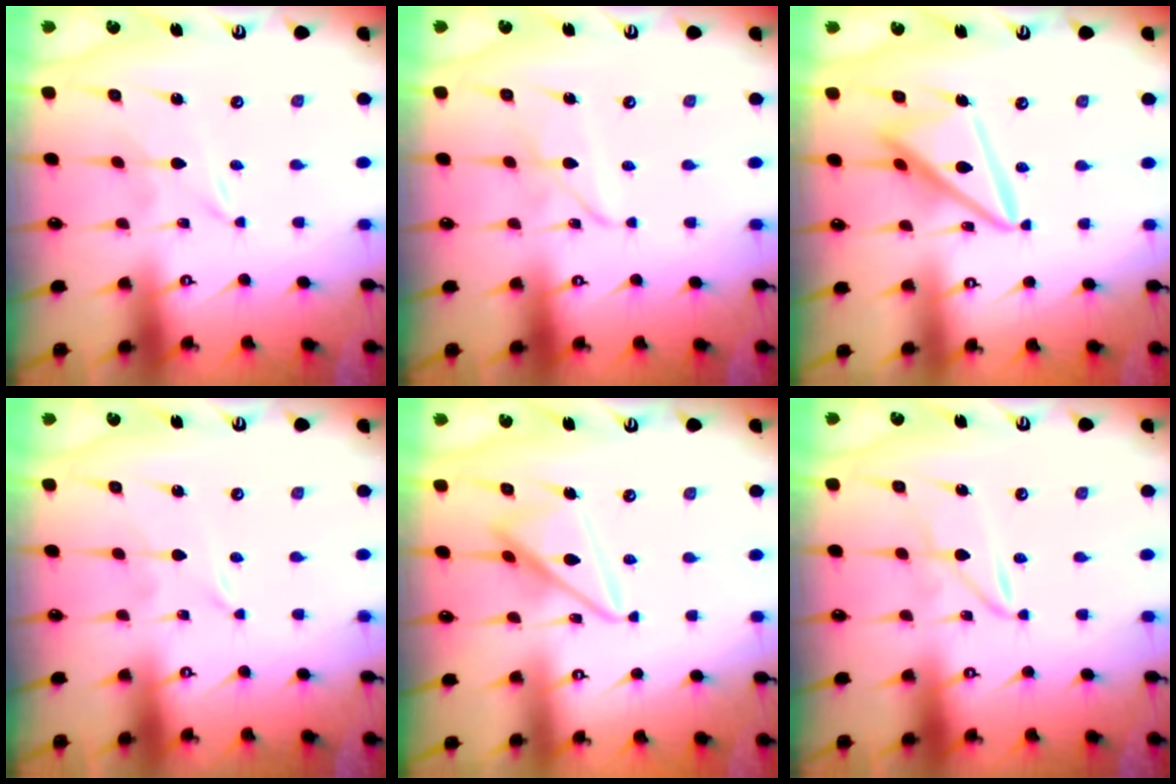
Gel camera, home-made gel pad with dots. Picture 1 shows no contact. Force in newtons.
{"total": 2.8, "press": 2.8, "slide": 0.2}
{"total": 15.3, "press": 15.2, "slide": 1.6}
{"total": 0.0}
{"total": 13.8, "press": 13.8, "slide": 1.3}
{"total": 2.0, "press": 2.0, "slide": 0.2}